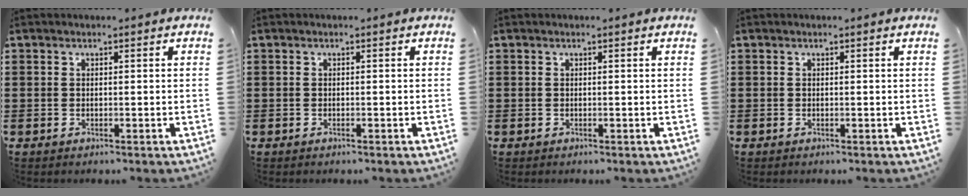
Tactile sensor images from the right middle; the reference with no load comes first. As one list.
[{"total": 0.0}, {"total": 0.0}, {"total": 0.0}]